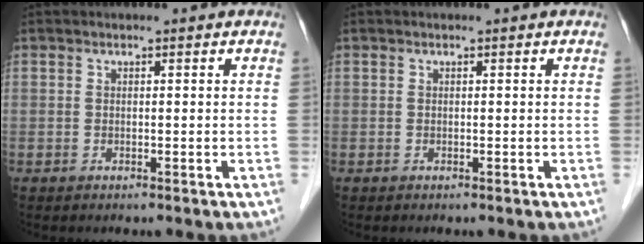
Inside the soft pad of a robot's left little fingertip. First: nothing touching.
{"total": 0.0}